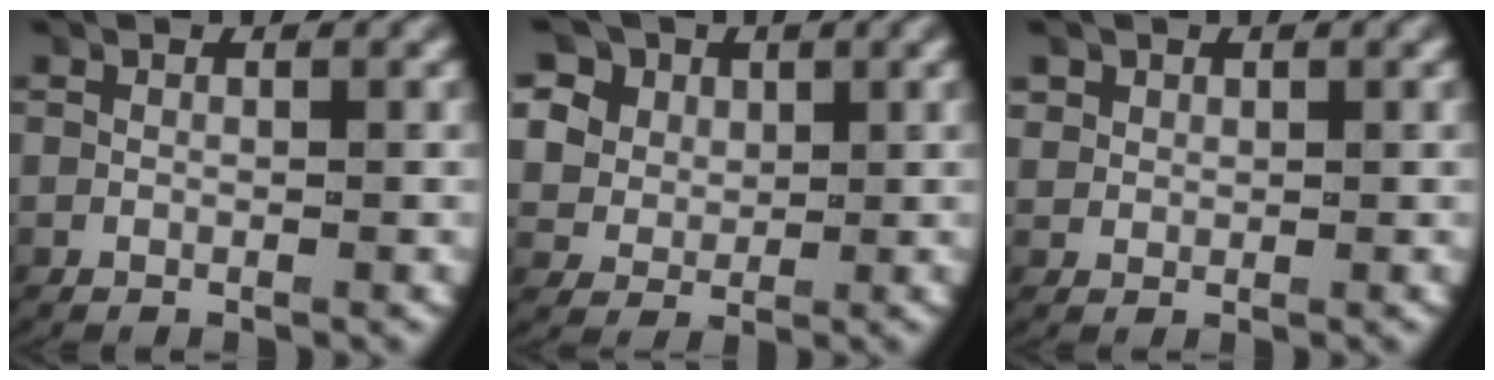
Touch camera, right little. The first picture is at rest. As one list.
[{"total": 7.5, "force": [2.7, 6.2, 3.1], "torque": [-0.073, -0.002, 0.041]}, {"total": 1.3, "force": [0.6, 1.1, 0.4], "torque": [-0.018, -0.002, 0.018]}]